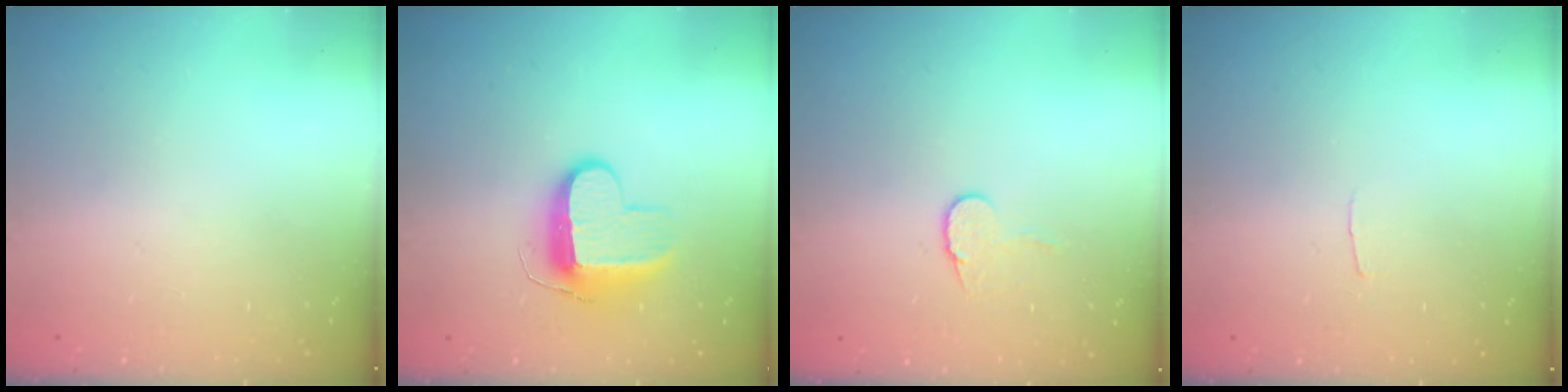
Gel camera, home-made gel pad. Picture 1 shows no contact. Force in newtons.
{"total": 9.4, "press": 9.3, "slide": 1.3}
{"total": 7.3, "press": 7.3, "slide": 0.4}
{"total": 2.0, "press": 2.0, "slide": 0.2}